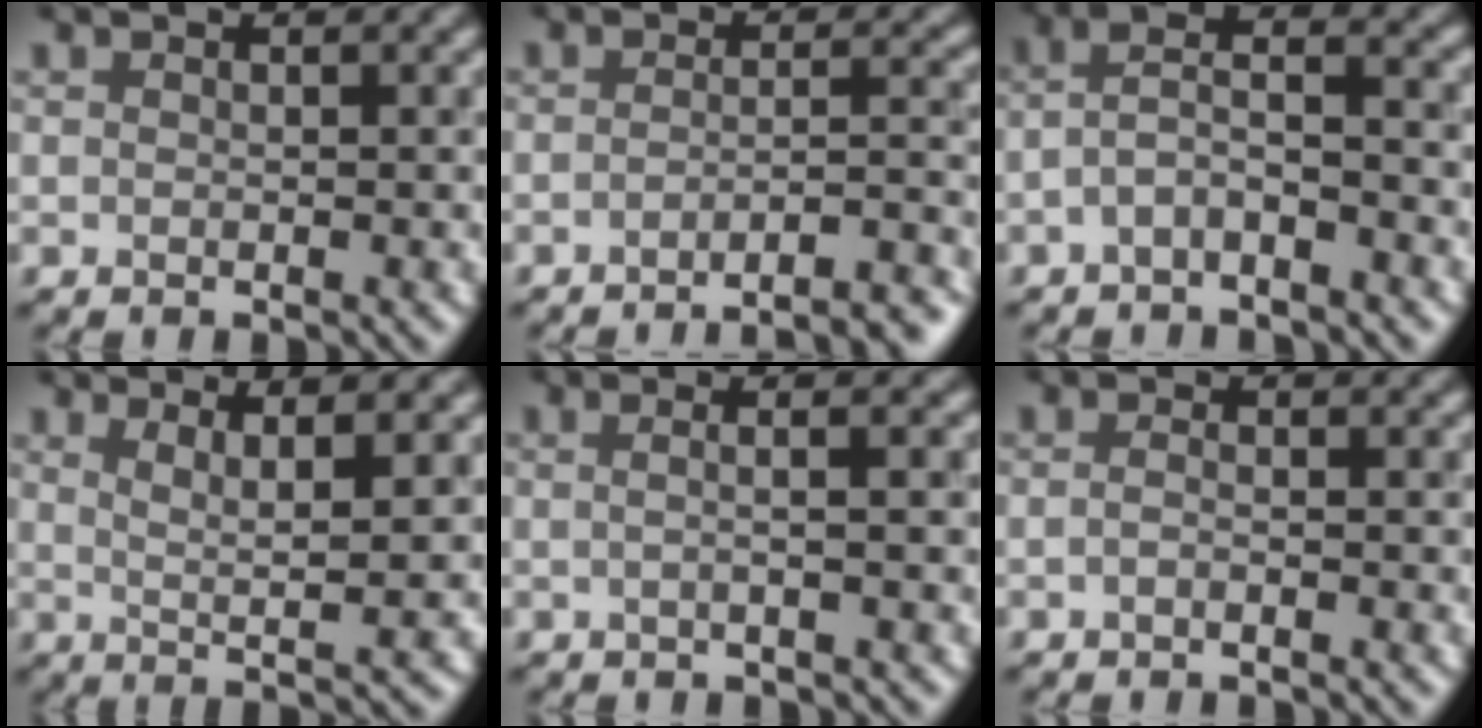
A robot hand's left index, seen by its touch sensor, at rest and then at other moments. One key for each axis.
{"total": 7.4, "fx": -6.1, "fy": 1.1, "fz": 4.1, "tx": -0.033, "ty": 0.023, "tz": -0.056}
{"total": 2.5, "fx": -1.7, "fy": 0.4, "fz": 1.8, "tx": -0.046, "ty": 0.015, "tz": -0.028}
{"total": 3.8, "fx": 1.5, "fy": 0.3, "fz": 3.5, "tx": -0.065, "ty": 0.000, "tz": 0.043}
{"total": 2.8, "fx": 0.3, "fy": 1.2, "fz": 2.5, "tx": -0.019, "ty": 0.013, "tz": -0.025}
{"total": 0.9, "fx": -0.9, "fy": -0.1, "fz": 0.1, "tx": -0.004, "ty": -0.004, "tz": -0.009}